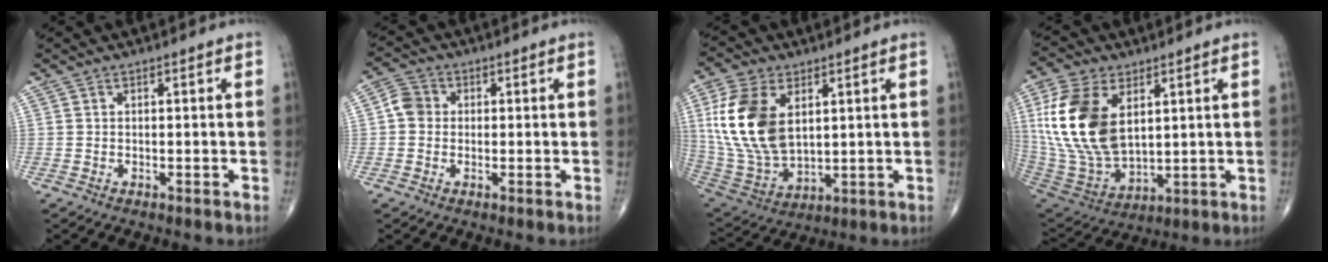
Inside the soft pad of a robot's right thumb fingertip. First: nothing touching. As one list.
[{"total": 4.1, "force": [0.0, 3.7, 1.8], "torque": [-0.021, 0.009, -0.008]}, {"total": 18.0, "force": [4.5, 10.8, 13.7], "torque": [-0.274, -0.020, 0.098]}, {"total": 20.2, "force": [5.2, 11.8, 15.5], "torque": [-0.308, -0.026, 0.109]}]